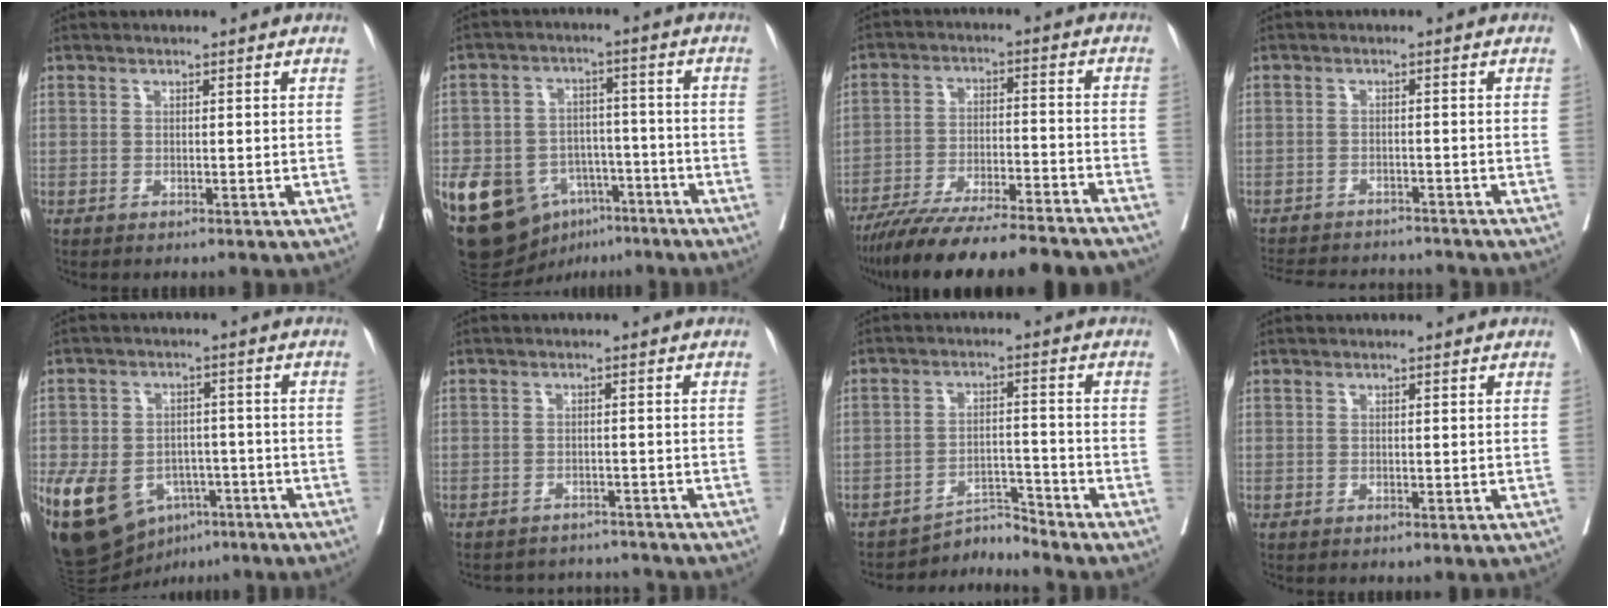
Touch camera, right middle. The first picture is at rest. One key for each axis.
{"total": 14.5, "fx": -7.7, "fy": 10.0, "fz": 7.2, "tx": -0.126, "ty": 0.019, "tz": -0.117}
{"total": 20.8, "fx": -18.4, "fy": 1.8, "fz": 9.6, "tx": -0.131, "ty": -0.020, "tz": -0.275}
{"total": 11.8, "fx": -11.0, "fy": 2.8, "fz": 3.4, "tx": -0.067, "ty": 0.003, "tz": -0.147}
{"total": 15.4, "fx": -7.0, "fy": 10.5, "fz": 8.9, "tx": -0.187, "ty": 0.008, "tz": -0.101}
{"total": 6.4, "fx": -6.2, "fy": 1.4, "fz": 0.0, "tx": 0.003, "ty": 0.012, "tz": -0.077}
{"total": 4.3, "fx": -4.0, "fy": -1.0, "fz": -1.3, "tx": 0.025, "ty": 0.004, "tz": -0.061}
{"total": 0.0}